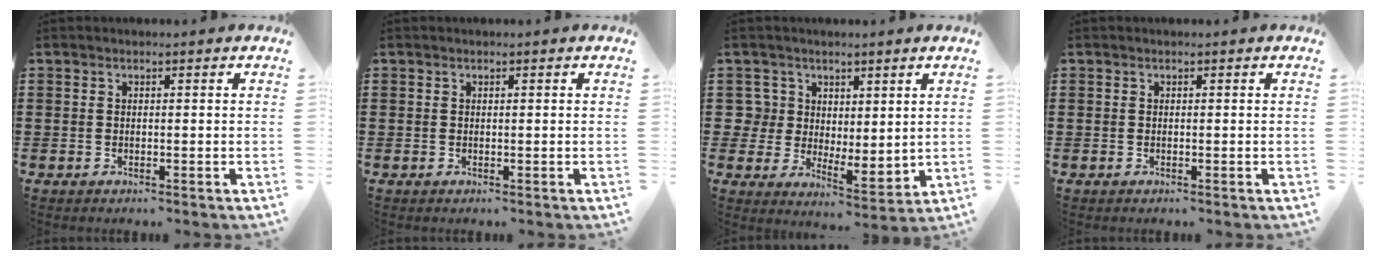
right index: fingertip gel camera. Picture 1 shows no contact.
{"total": 0.0}
{"total": 5.3, "force": [3.1, 4.2, 0.4], "torque": [-0.036, -0.001, 0.062]}
{"total": 0.0}